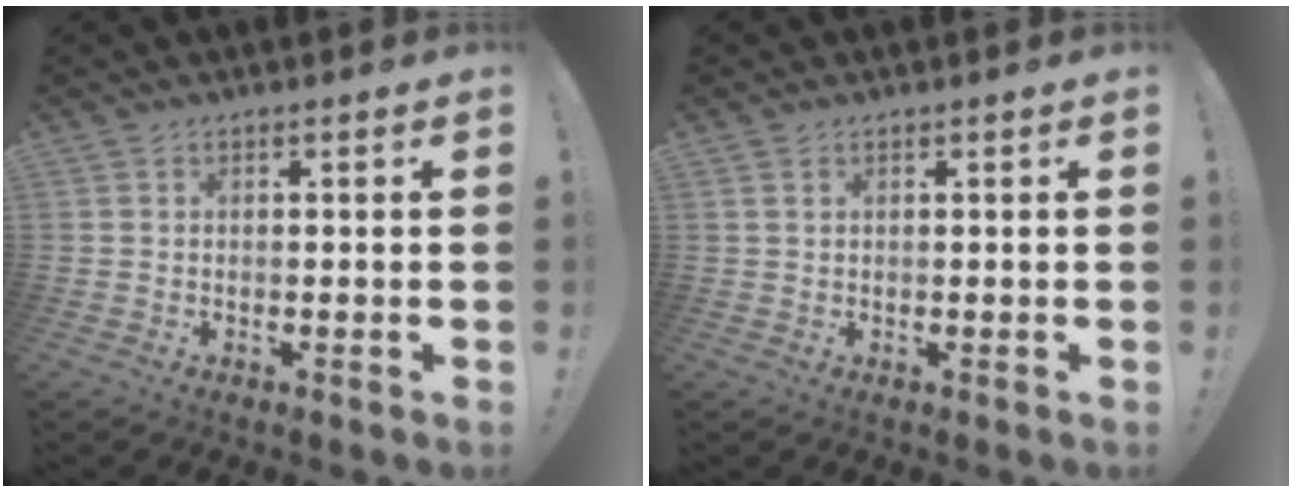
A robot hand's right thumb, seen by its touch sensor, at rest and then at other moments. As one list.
[{"total": 0.9, "force": [0.5, 0.5, 0.5], "torque": [-0.003, -0.001, 0.009]}]